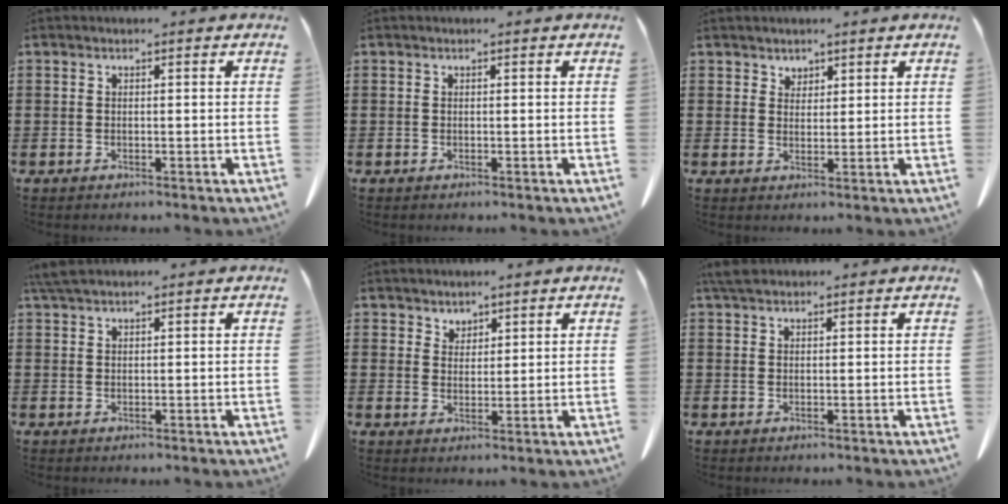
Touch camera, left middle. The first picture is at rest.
{"total": 0.0}
{"total": 2.1, "force": [1.8, 1.0, 0.0], "torque": [-0.006, 0.003, 0.036]}
{"total": 2.3, "force": [1.8, 0.3, 1.4], "torque": [-0.040, -0.003, 0.034]}
{"total": 2.5, "force": [2.3, 1.1, 0.0], "torque": [-0.008, 0.000, 0.045]}
{"total": 2.2, "force": [1.7, 0.8, 1.2], "torque": [-0.030, 0.003, 0.034]}